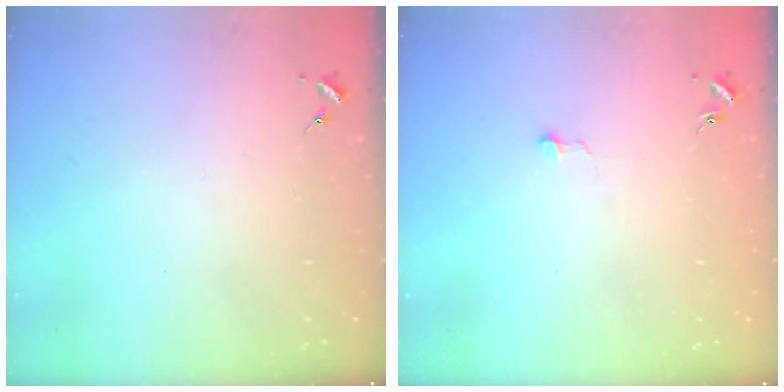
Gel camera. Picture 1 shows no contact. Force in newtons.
{"total": 3.1, "press": 3.1, "slide": 0.3}